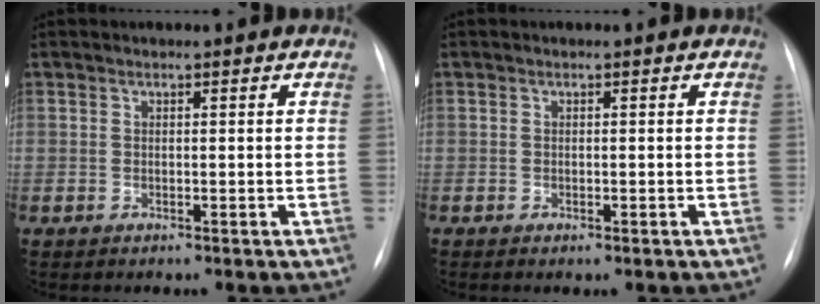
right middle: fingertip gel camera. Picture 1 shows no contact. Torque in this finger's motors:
{"motor_torque": [-0.38, 0.02, -0.02, 0.00]}